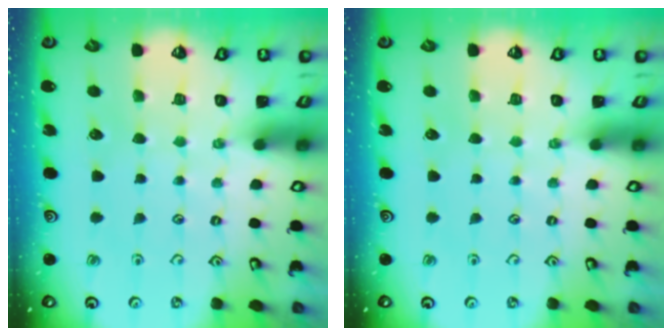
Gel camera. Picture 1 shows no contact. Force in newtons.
{"total": 0.0}